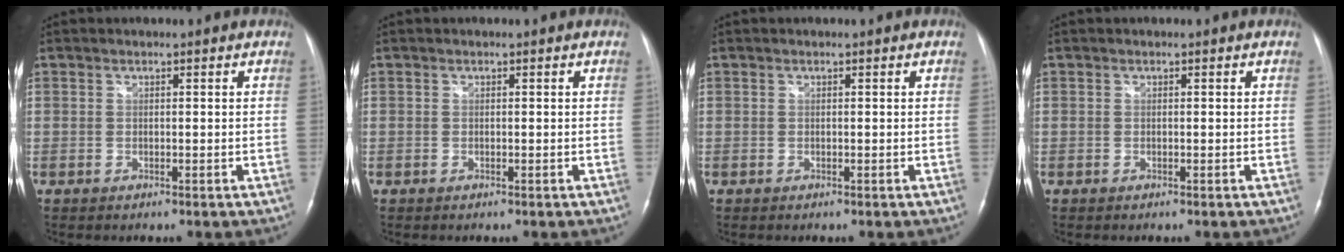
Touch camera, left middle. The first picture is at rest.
{"total": 0.0}
{"total": 0.0}
{"total": 0.0}